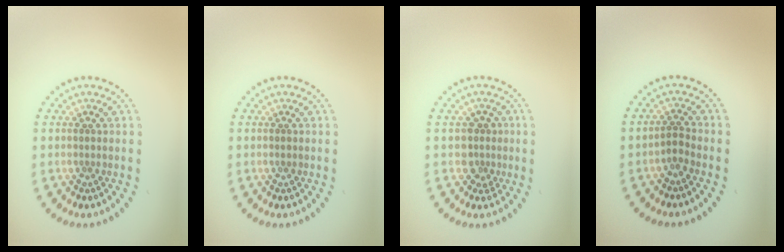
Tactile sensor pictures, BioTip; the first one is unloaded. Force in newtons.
{"total": 0.5, "press": 0.4, "slide": 0.3}
{"total": 2.1, "press": 1.7, "slide": 1.3}
{"total": 1.2, "press": 0.9, "slide": 0.8}